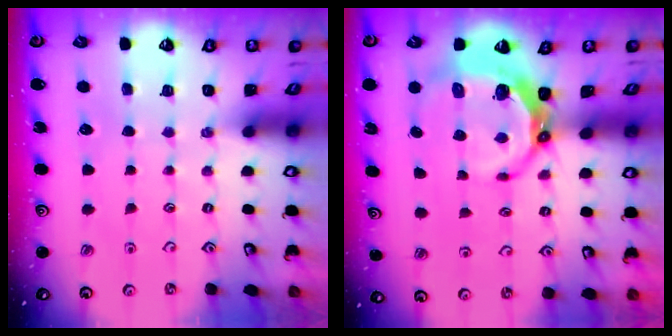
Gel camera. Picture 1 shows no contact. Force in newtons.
{"total": 7.9, "press": 6.9, "slide": 4.0}